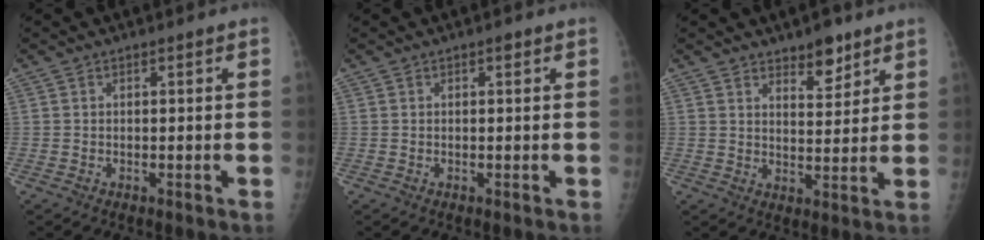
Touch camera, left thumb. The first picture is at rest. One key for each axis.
{"total": 0.7, "fx": 0.4, "fy": 0.3, "fz": 0.5, "tx": -0.005, "ty": 0.000, "tz": 0.004}
{"total": 6.1, "fx": 4.3, "fy": 2.6, "fz": 3.3, "tx": -0.026, "ty": -0.032, "tz": 0.067}